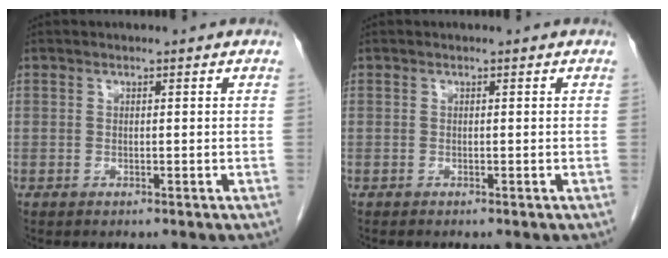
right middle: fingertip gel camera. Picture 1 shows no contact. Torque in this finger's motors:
{"motor_torque": [-0.34, -0.26, -0.05, -0.03]}